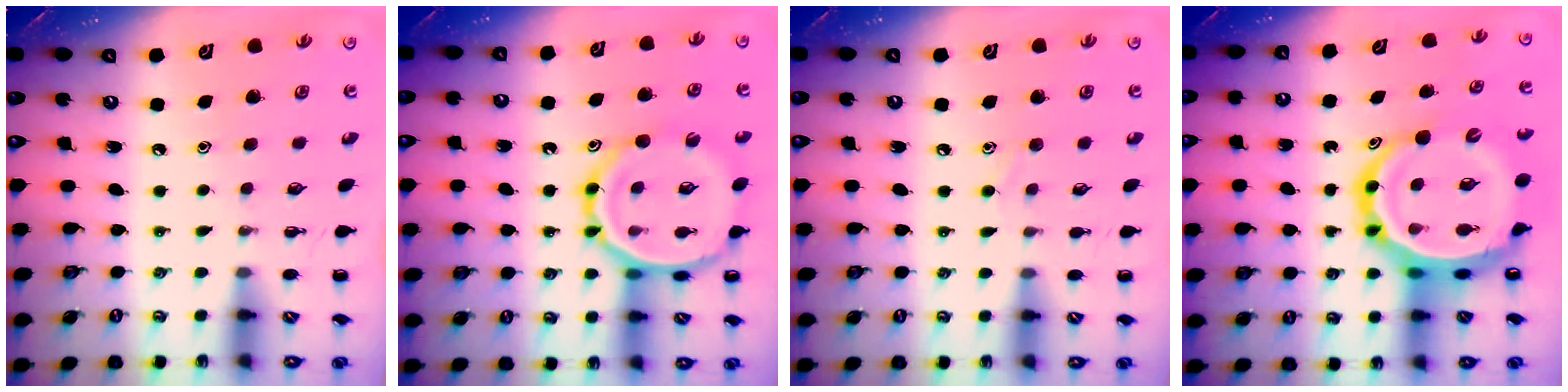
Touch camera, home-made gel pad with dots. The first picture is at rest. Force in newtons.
{"total": 16.2, "press": 16.1, "slide": 2.0}
{"total": 6.6, "press": 6.1, "slide": 2.4}
{"total": 17.5, "press": 16.9, "slide": 4.7}